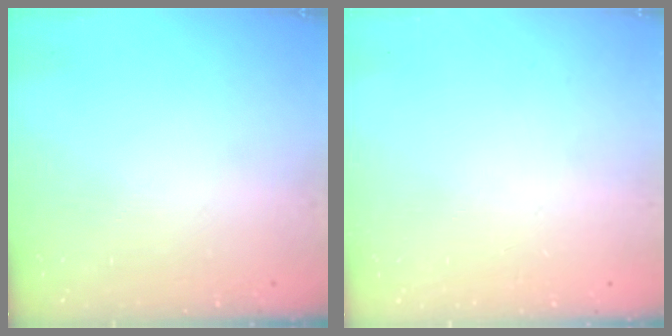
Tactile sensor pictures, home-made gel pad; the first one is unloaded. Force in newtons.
{"total": 2.6, "press": 2.6, "slide": 0.2}